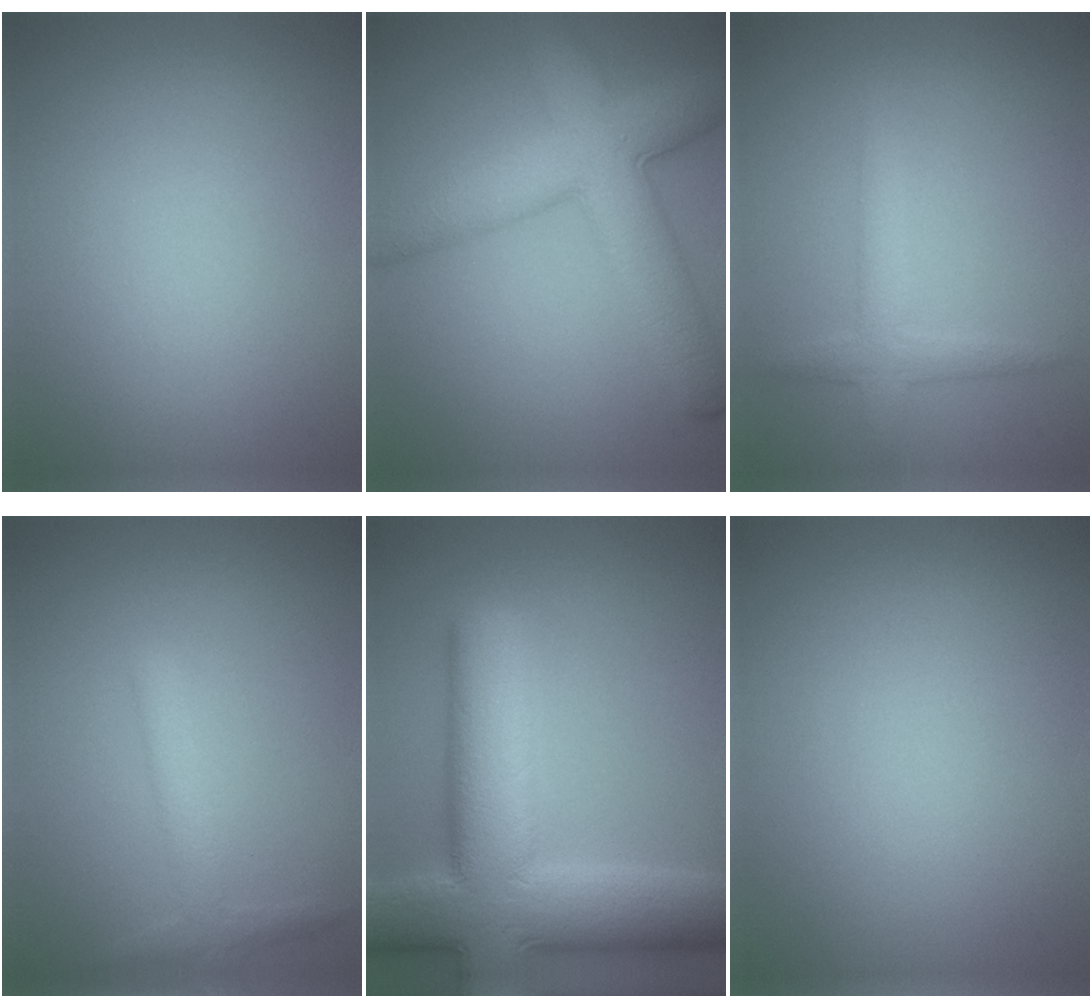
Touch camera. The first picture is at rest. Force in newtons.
{"total": 8.6, "press": 8.6, "slide": 0.4}
{"total": 2.4, "press": 2.4, "slide": 0.1}
{"total": 2.3, "press": 2.3, "slide": 0.0}
{"total": 12.9, "press": 12.8, "slide": 0.8}
{"total": 0.0}